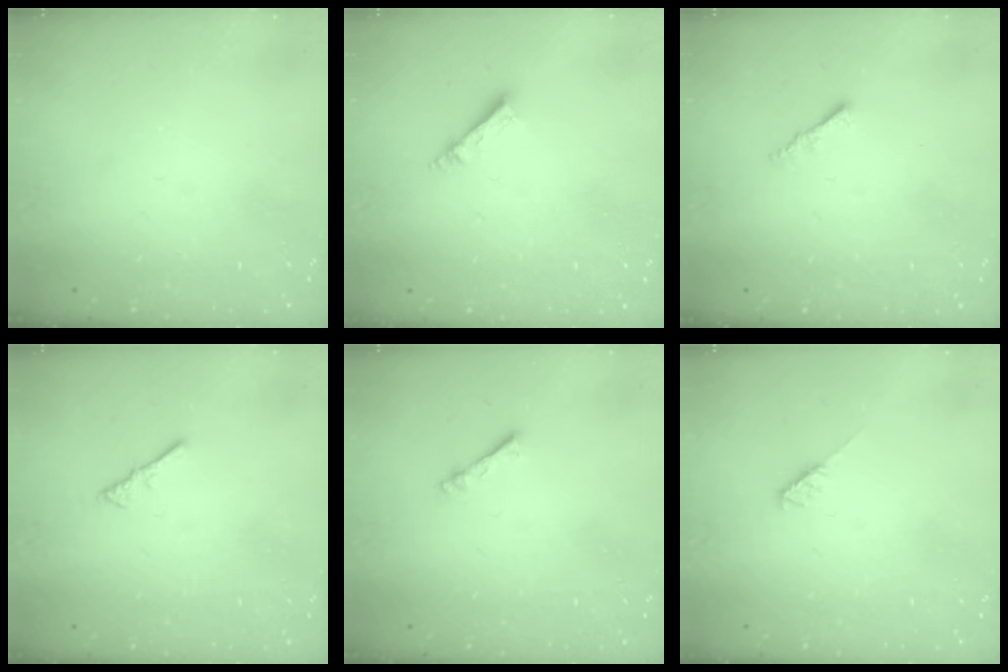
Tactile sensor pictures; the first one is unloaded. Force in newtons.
{"total": 3.9, "press": 3.8, "slide": 0.5}
{"total": 1.2, "press": 1.1, "slide": 0.4}
{"total": 2.2, "press": 2.1, "slide": 0.5}
{"total": 1.1, "press": 1.1, "slide": 0.2}
{"total": 4.1, "press": 4.1, "slide": 0.3}